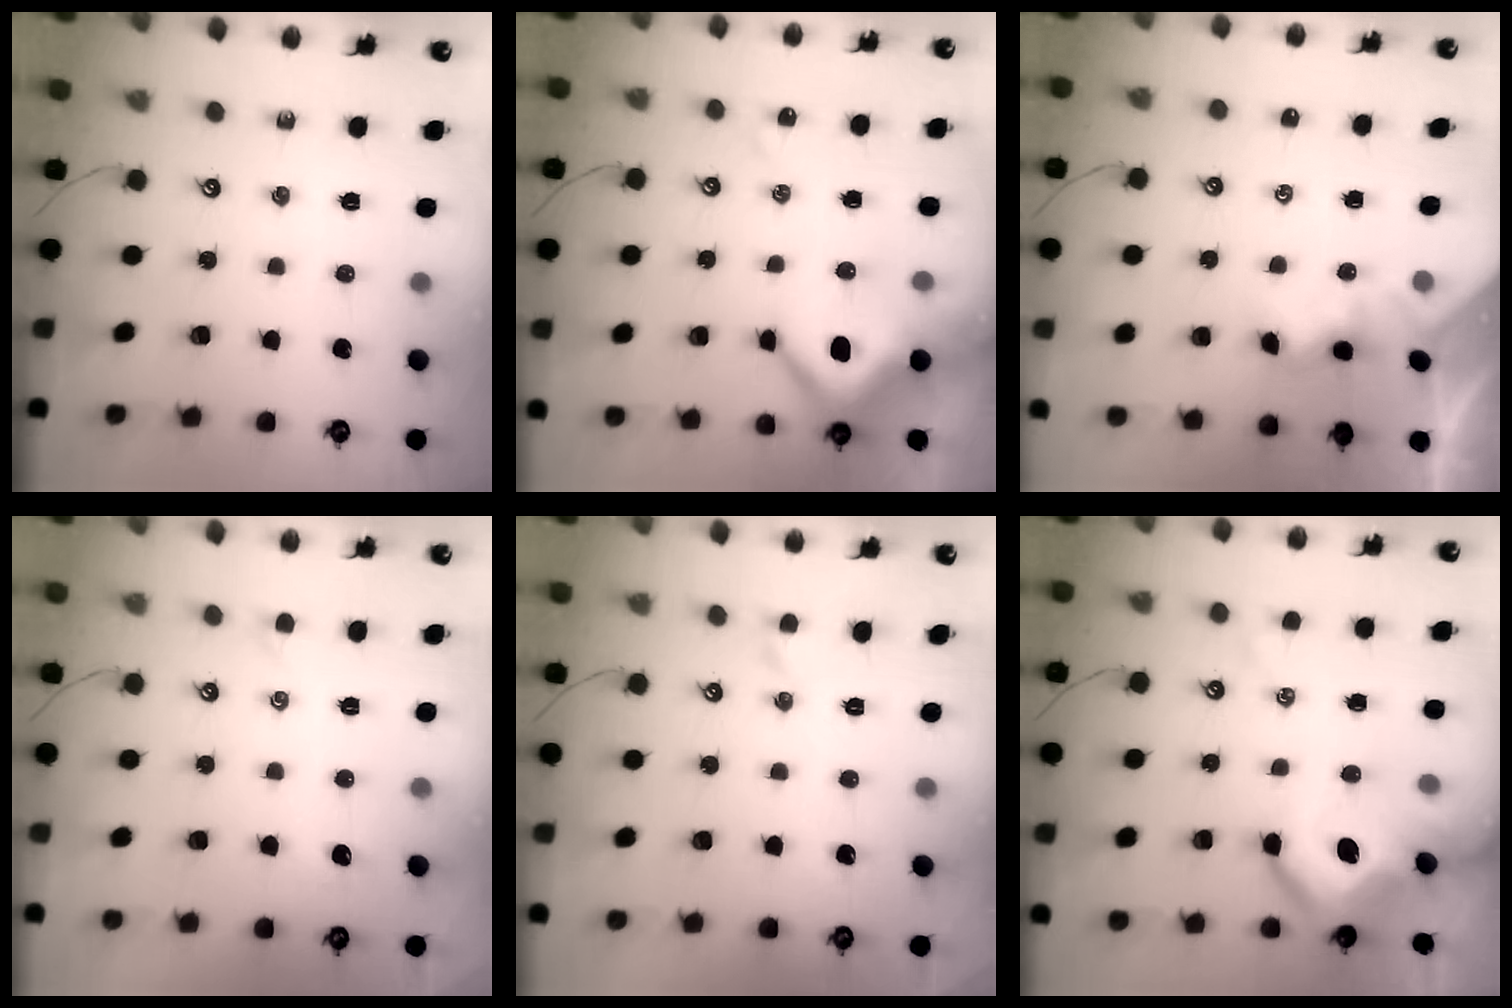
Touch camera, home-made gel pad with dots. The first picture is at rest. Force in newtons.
{"total": 11.0, "press": 10.9, "slide": 1.3}
{"total": 2.2, "press": 2.2, "slide": 0.3}
{"total": 0.8, "press": 0.5, "slide": 0.7}
{"total": 1.0, "press": 0.9, "slide": 0.4}
{"total": 11.9, "press": 11.7, "slide": 1.9}